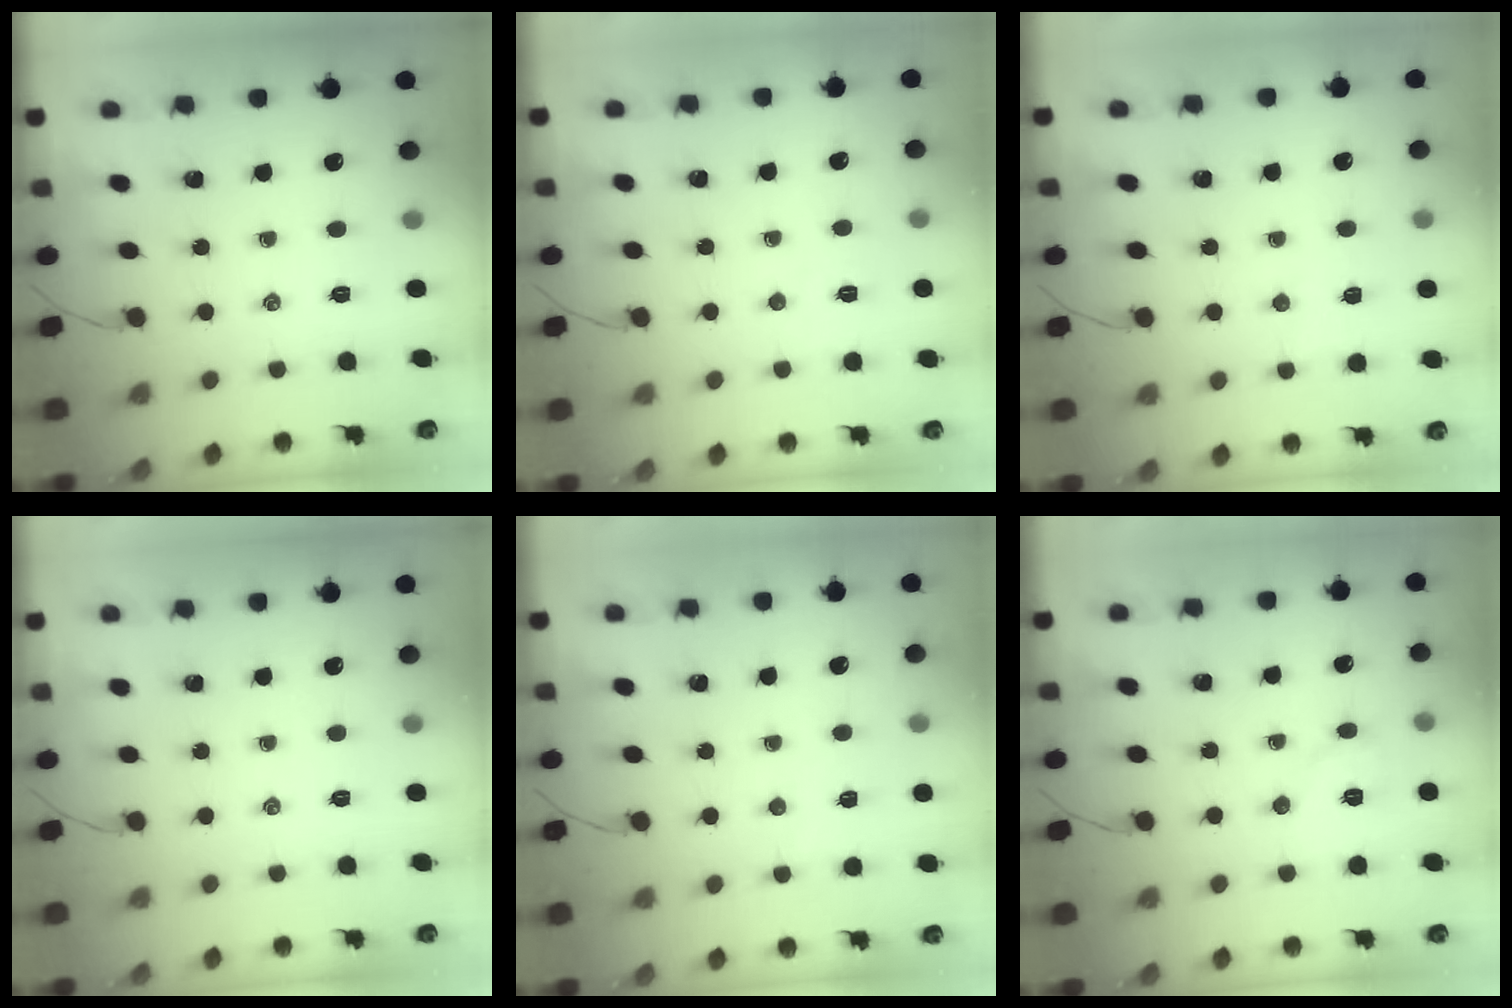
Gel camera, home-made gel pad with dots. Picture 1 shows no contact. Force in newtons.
{"total": 3.6, "press": 3.5, "slide": 1.0}
{"total": 2.9, "press": 2.8, "slide": 0.7}
{"total": 0.0}
{"total": 2.7, "press": 2.6, "slide": 0.8}
{"total": 6.5, "press": 6.4, "slide": 0.8}